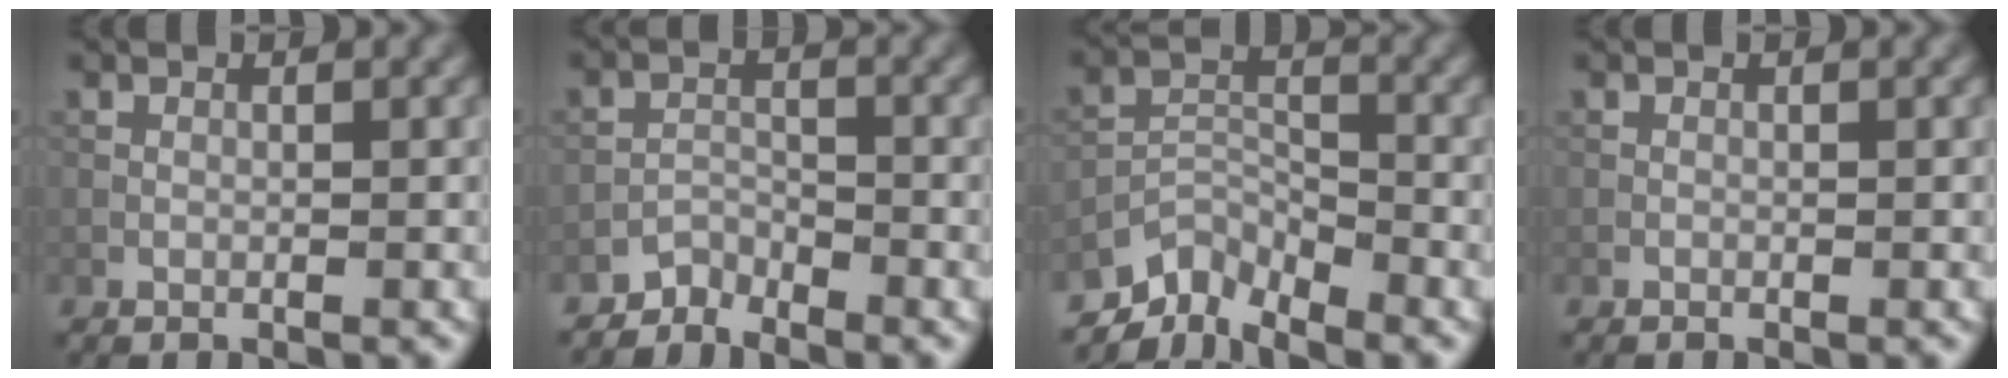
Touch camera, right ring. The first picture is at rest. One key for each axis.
{"total": 1.8, "fx": -1.8, "fy": 0.4, "fz": -0.1, "tx": 0.003, "ty": 0.008, "tz": -0.038}
{"total": 4.4, "fx": -3.8, "fy": 1.5, "fz": 1.4, "tx": -0.019, "ty": -0.003, "tz": -0.078}
{"total": 0.0}